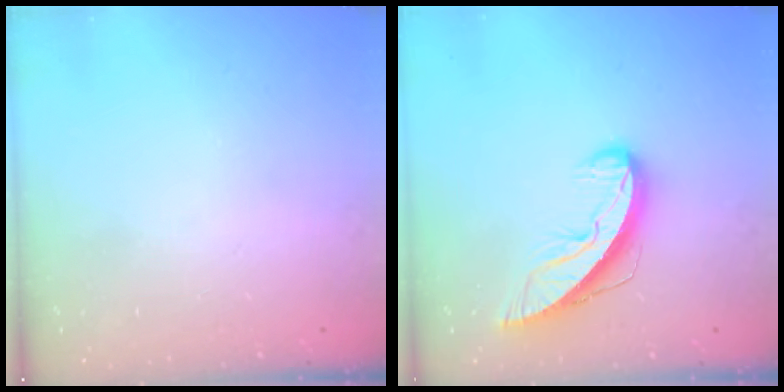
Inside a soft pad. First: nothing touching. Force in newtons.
{"total": 10.0, "press": 9.9, "slide": 1.2}